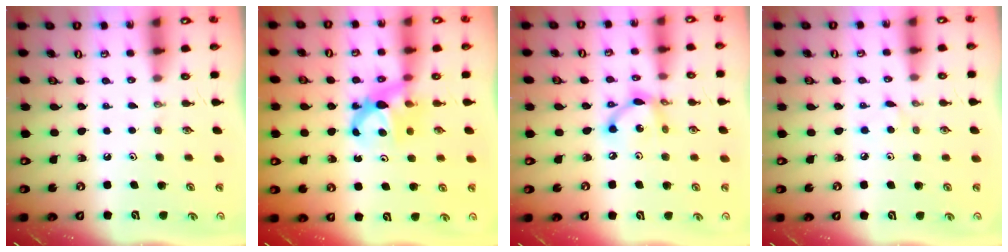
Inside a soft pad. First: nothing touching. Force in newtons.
{"total": 6.4, "press": 6.4, "slide": 0.4}
{"total": 9.3, "press": 9.3, "slide": 0.7}
{"total": 3.4, "press": 3.4, "slide": 0.3}